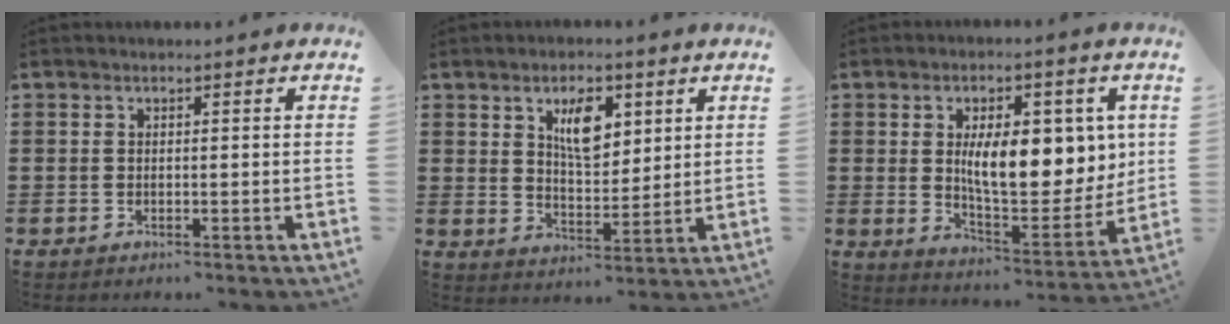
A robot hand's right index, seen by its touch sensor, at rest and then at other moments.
{"total": 6.8, "force": [3.2, 3.4, 5.0], "torque": [-0.086, 0.001, 0.051]}
{"total": 12.6, "force": [2.6, 5.9, 10.8], "torque": [-0.167, 0.000, 0.043]}